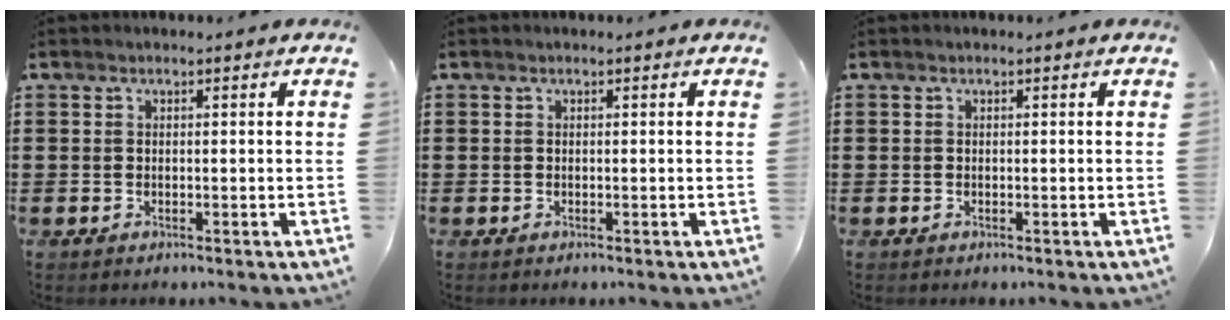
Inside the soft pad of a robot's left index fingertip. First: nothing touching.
{"total": 0.0}
{"total": 0.0}